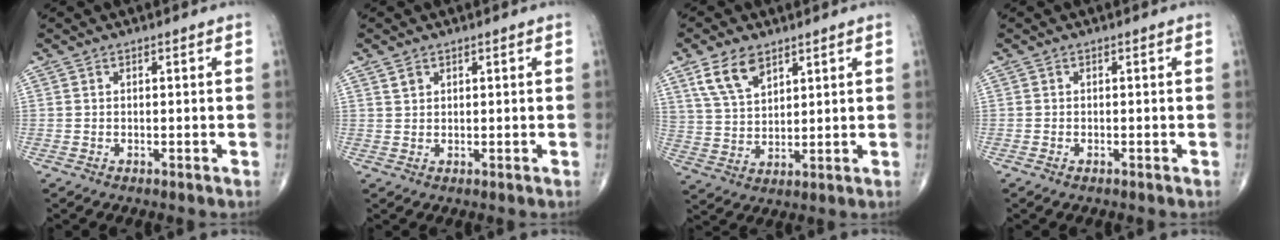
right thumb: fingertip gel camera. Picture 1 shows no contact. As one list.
[{"total": 1.5, "force": [1.0, 1.0, 0.5], "torque": [-0.002, -0.002, 0.018]}, {"total": 8.4, "force": [5.1, 4.6, 4.9], "torque": [-0.081, -0.020, 0.106]}, {"total": 0.6, "force": [-0.4, 0.3, 0.4], "torque": [-0.009, 0.000, -0.006]}]